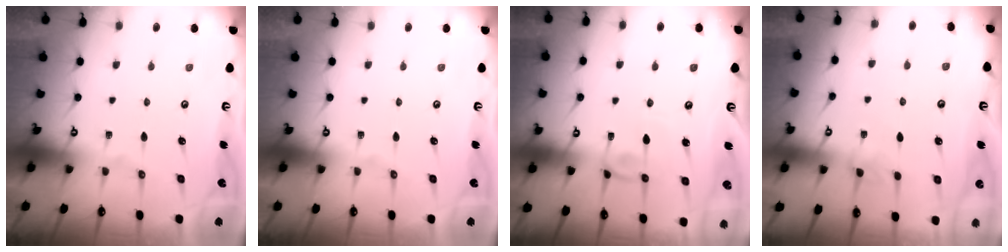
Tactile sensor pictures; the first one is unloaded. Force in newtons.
{"total": 0.0}
{"total": 2.6, "press": 2.6, "slide": 0.2}
{"total": 3.7, "press": 3.7, "slide": 0.3}